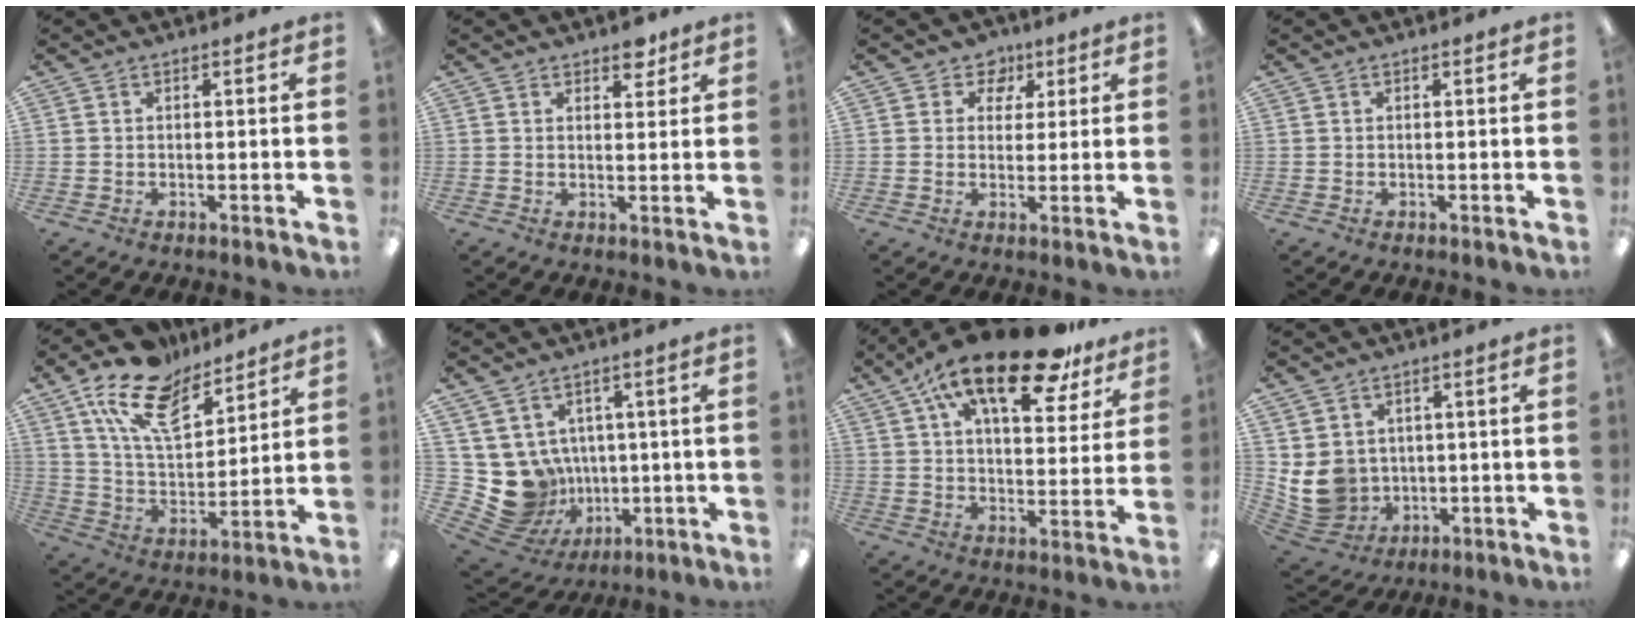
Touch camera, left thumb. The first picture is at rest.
{"total": 3.8, "force": [2.9, 2.0, 1.5], "torque": [-0.001, -0.014, 0.047]}
{"total": 5.3, "force": [2.6, 4.4, 1.3], "torque": [-0.019, -0.007, 0.044]}
{"total": 0.0}
{"total": 16.4, "force": [11.0, 8.1, 9.1], "torque": [-0.173, -0.045, 0.201]}
{"total": 11.0, "force": [-0.3, 10.5, 3.3], "torque": [-0.107, -0.025, 0.010]}
{"total": 21.6, "force": [14.1, 7.9, 14.3], "torque": [-0.232, -0.070, 0.233]}
{"total": 8.3, "force": [0.8, 7.8, 2.8], "torque": [-0.088, -0.009, 0.024]}